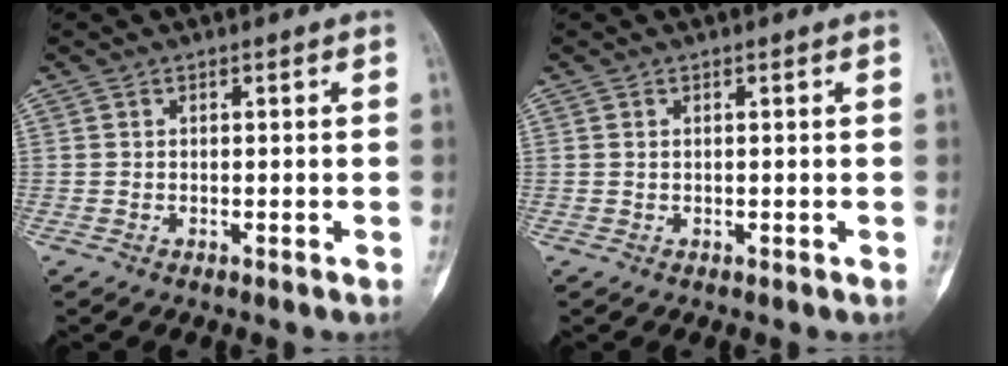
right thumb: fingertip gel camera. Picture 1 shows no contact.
{"total": 0.0}